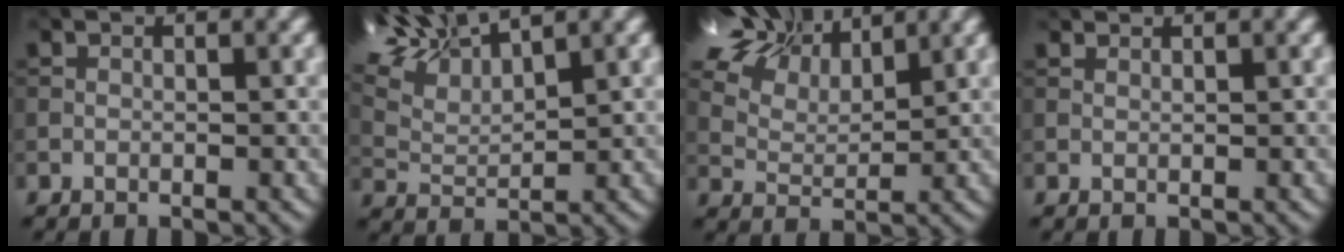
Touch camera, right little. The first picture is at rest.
{"total": 6.5, "force": [5.5, 1.0, 3.2], "torque": [-0.097, 0.011, 0.126]}
{"total": 8.7, "force": [7.3, 2.6, 3.9], "torque": [-0.122, 0.013, 0.133]}
{"total": 1.0, "force": [0.5, -0.7, -0.6], "torque": [0.001, -0.016, 0.022]}